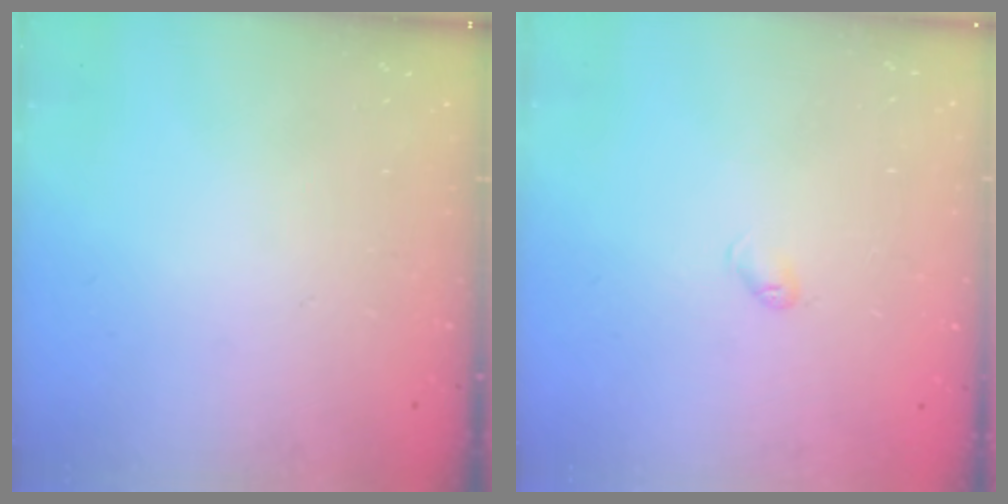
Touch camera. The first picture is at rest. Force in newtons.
{"total": 2.9, "press": 2.8, "slide": 0.5}